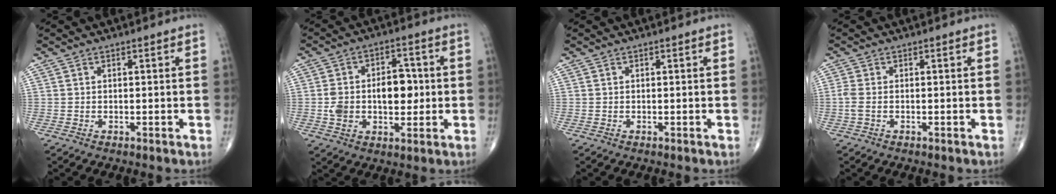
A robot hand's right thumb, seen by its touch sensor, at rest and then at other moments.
{"total": 11.0, "force": [-0.2, 6.8, 8.6], "torque": [-0.119, 0.021, 0.001]}
{"total": 0.0}
{"total": 1.9, "force": [-0.4, 0.8, 1.7], "torque": [-0.052, -0.002, -0.009]}